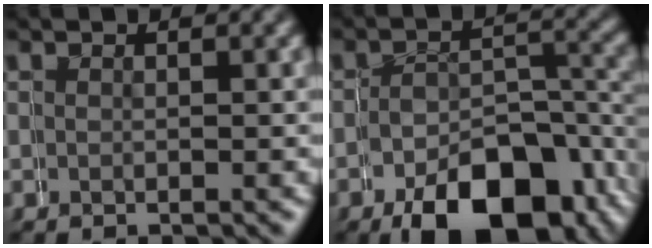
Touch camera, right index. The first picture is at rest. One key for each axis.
{"total": 8.8, "fx": -4.9, "fy": 4.9, "fz": 5.5, "tx": -0.072, "ty": -0.018, "tz": -0.072}